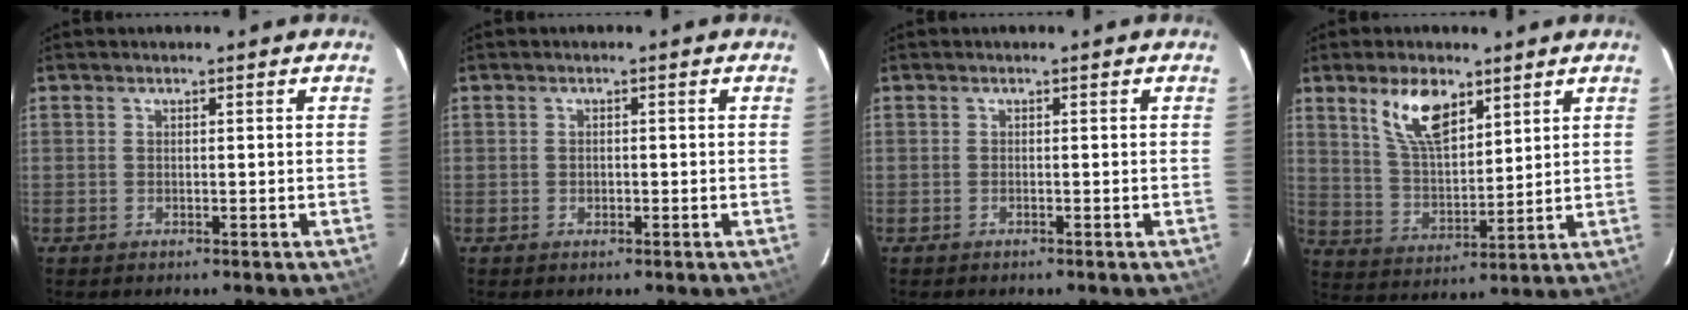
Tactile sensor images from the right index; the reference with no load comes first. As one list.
[{"total": 0.7, "force": [-0.2, 0.7, 0.2], "torque": [-0.001, 0.001, -0.002]}, {"total": 0.0}, {"total": 10.6, "force": [6.2, 4.8, 7.2], "torque": [-0.131, 0.008, 0.126]}]